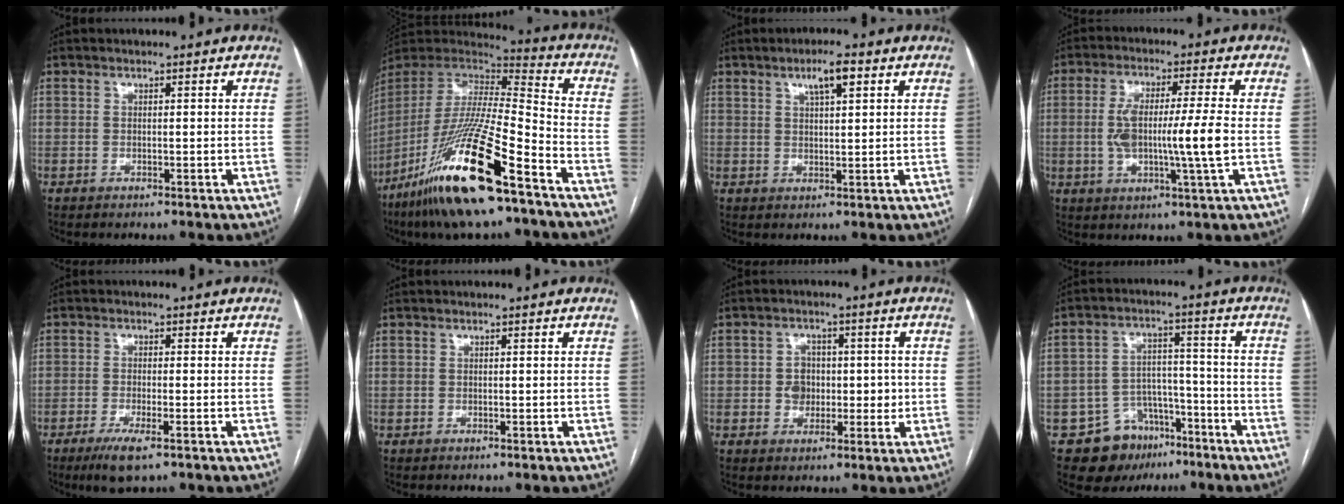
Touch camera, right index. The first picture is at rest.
{"total": 25.0, "force": [-15.0, 2.7, 19.8], "torque": [-0.406, -0.051, -0.283]}
{"total": 4.5, "force": [2.4, 0.8, 3.8], "torque": [-0.066, 0.004, 0.041]}
{"total": 10.2, "force": [-0.9, 0.4, 10.2], "torque": [-0.193, 0.004, -0.018]}
{"total": 5.1, "force": [-3.1, 0.9, 4.0], "torque": [-0.074, -0.011, -0.051]}
{"total": 0.0}
{"total": 4.9, "force": [-0.1, 4.2, 2.5], "torque": [-0.026, 0.017, 0.003]}
{"total": 10.2, "force": [-6.3, 7.3, 3.3], "torque": [-0.045, 0.032, -0.091]}